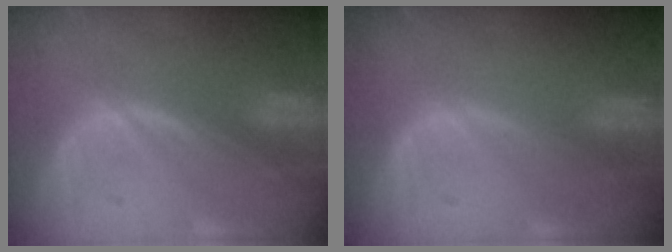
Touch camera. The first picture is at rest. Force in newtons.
{"total": 0.0}